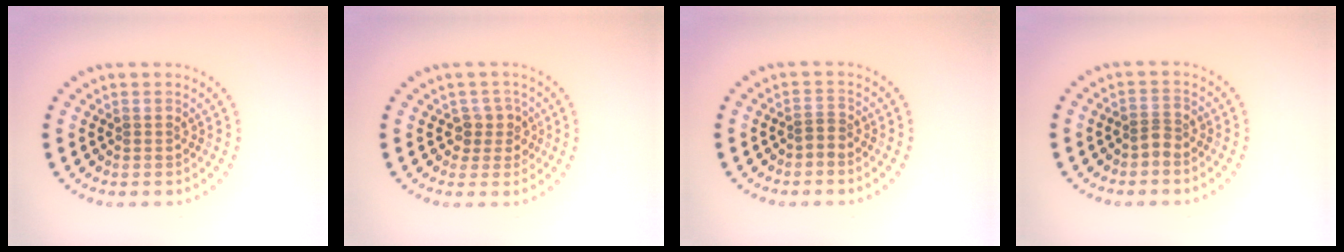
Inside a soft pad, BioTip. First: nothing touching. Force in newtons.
{"total": 2.0, "press": 1.7, "slide": 1.0}
{"total": 1.0, "press": 0.5, "slide": 0.8}
{"total": 1.1, "press": 0.7, "slide": 0.8}